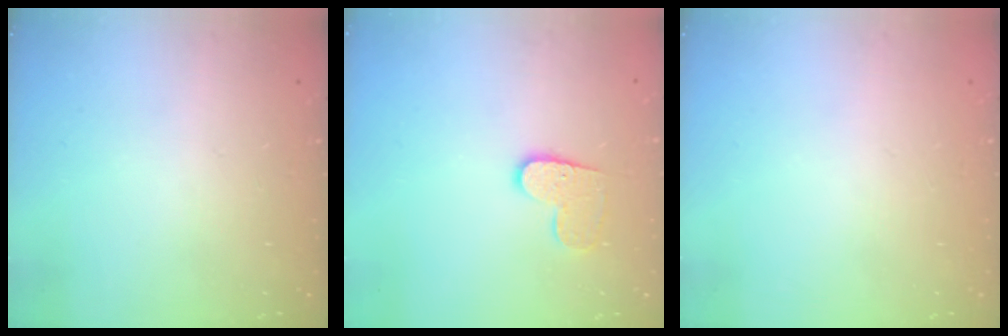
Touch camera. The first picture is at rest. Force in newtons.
{"total": 8.2, "press": 8.2, "slide": 0.2}
{"total": 0.0}